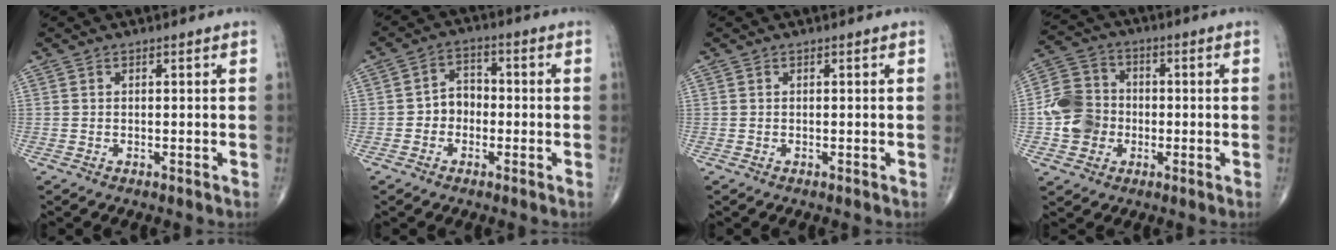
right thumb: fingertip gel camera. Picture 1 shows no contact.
{"total": 5.0, "force": [-1.0, 4.1, 2.7], "torque": [-0.020, 0.025, -0.028]}
{"total": 0.0}
{"total": 9.7, "force": [-1.7, 8.6, 4.1], "torque": [-0.058, 0.022, -0.038]}